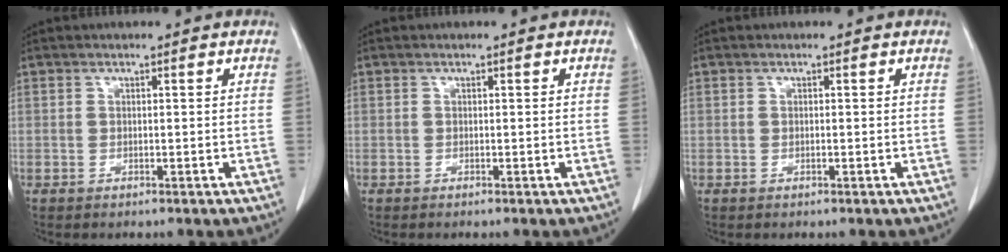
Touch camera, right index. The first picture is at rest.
{"total": 0.0}
{"total": 0.0}